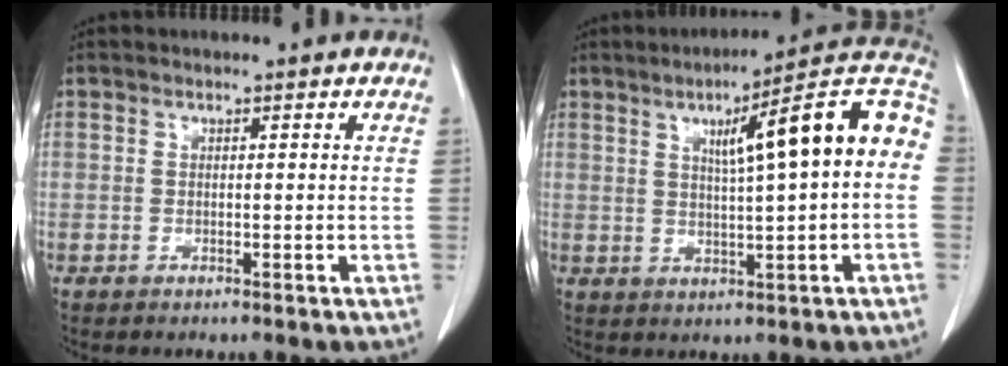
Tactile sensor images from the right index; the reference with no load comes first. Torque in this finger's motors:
{"motor_torque": [0.70, 0.24, 0.31, 0.08]}